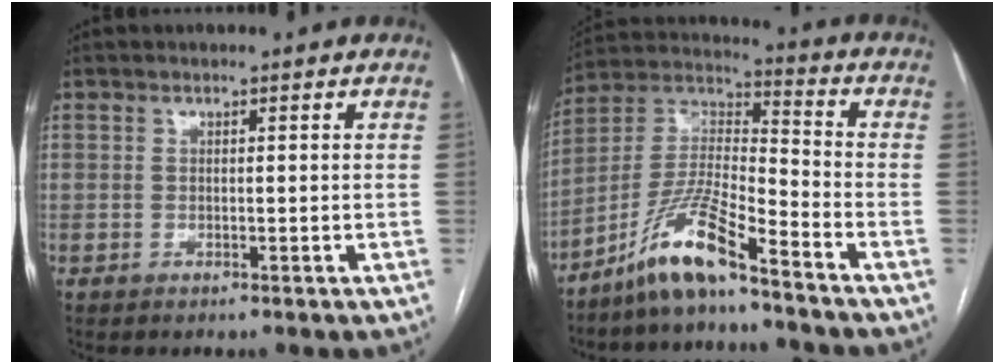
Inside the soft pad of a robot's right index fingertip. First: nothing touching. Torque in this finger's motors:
{"motor_torque": [1.03, -0.64, 0.50, 0.16]}